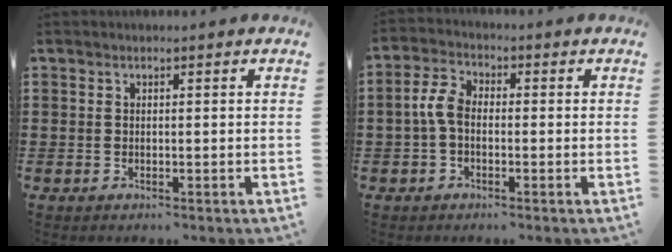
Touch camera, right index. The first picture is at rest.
{"total": 4.3, "force": [-0.9, 2.6, 3.4], "torque": [-0.094, -0.004, -0.025]}